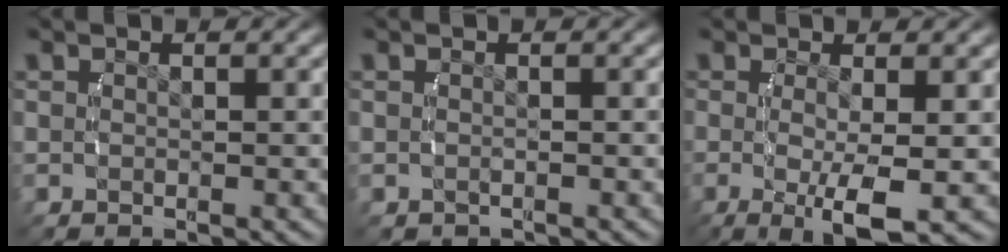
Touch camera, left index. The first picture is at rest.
{"total": 0.7, "force": [-0.6, 0.2, -0.2], "torque": [0.002, -0.005, -0.006]}
{"total": 5.3, "force": [-1.6, 1.3, 4.9], "torque": [-0.094, -0.030, -0.012]}